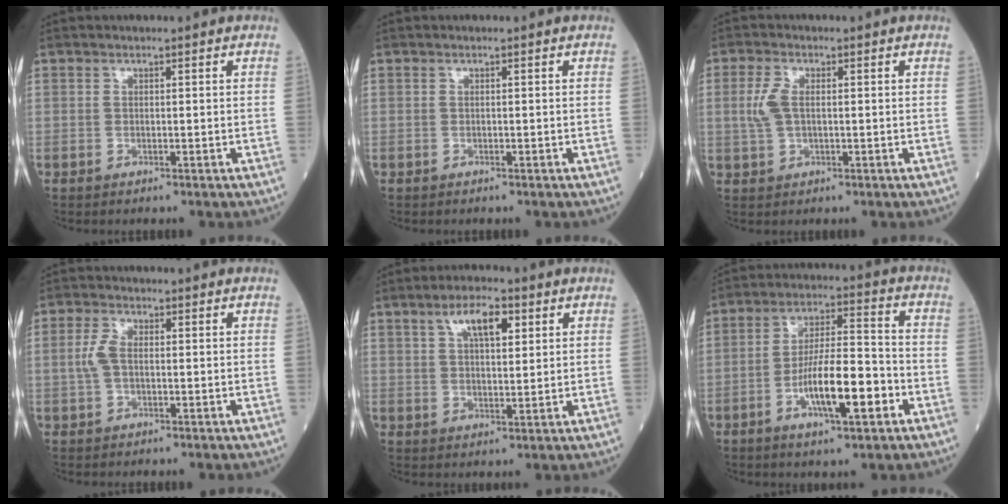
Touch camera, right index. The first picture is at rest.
{"total": 0.0}
{"total": 3.7, "force": [0.2, 1.8, 3.2], "torque": [-0.090, 0.004, 0.003]}
{"total": 3.1, "force": [-0.1, 1.5, 2.7], "torque": [-0.073, 0.007, -0.006]}
{"total": 6.5, "force": [3.0, 2.1, 5.3], "torque": [-0.094, 0.010, 0.051]}
{"total": 11.3, "force": [-4.3, 2.2, 10.3], "torque": [-0.184, 0.007, -0.073]}